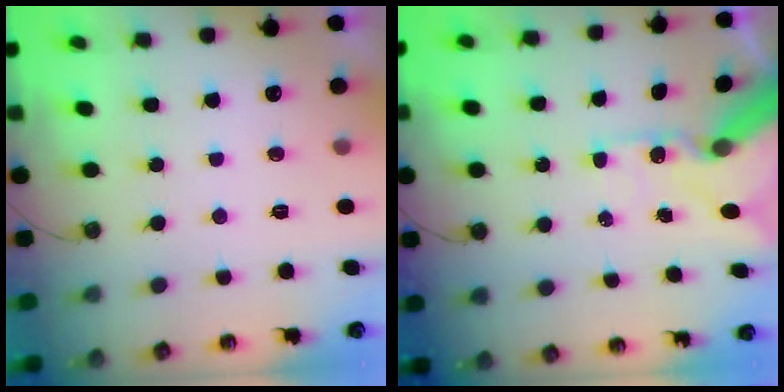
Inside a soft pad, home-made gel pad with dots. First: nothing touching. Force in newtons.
{"total": 15.0, "press": 14.8, "slide": 2.4}